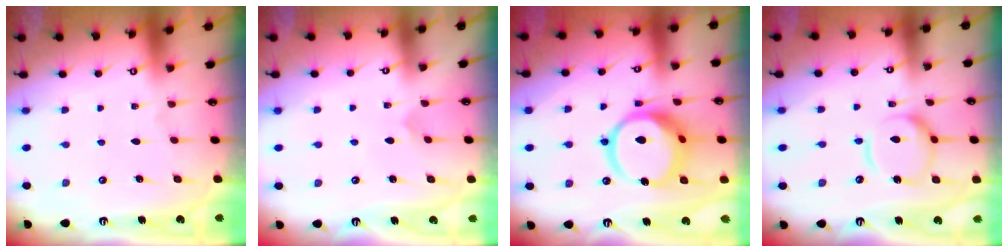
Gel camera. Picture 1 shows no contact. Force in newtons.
{"total": 2.3, "press": 2.3, "slide": 0.2}
{"total": 16.2, "press": 16.2, "slide": 1.7}
{"total": 13.9, "press": 13.8, "slide": 1.4}